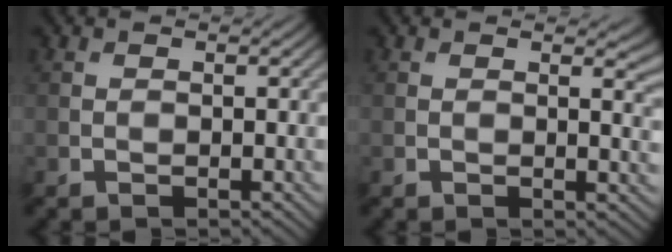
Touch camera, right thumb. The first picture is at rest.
{"total": 2.4, "force": [0.9, 0.6, 2.2], "torque": [-0.029, -0.003, 0.014]}